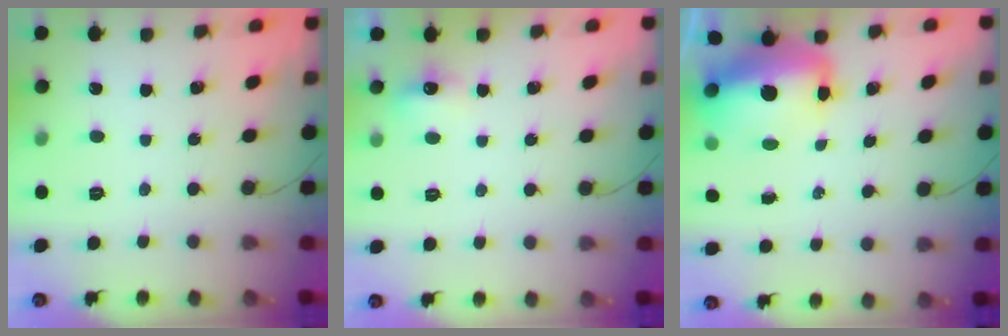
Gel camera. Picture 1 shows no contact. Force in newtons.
{"total": 4.7, "press": 4.4, "slide": 1.6}
{"total": 13.6, "press": 13.2, "slide": 3.3}